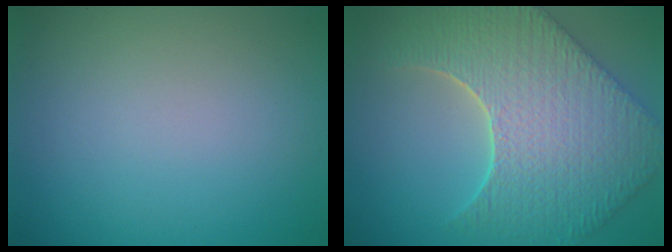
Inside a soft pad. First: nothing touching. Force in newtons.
{"total": 8.8, "press": 7.2, "slide": 5.0}